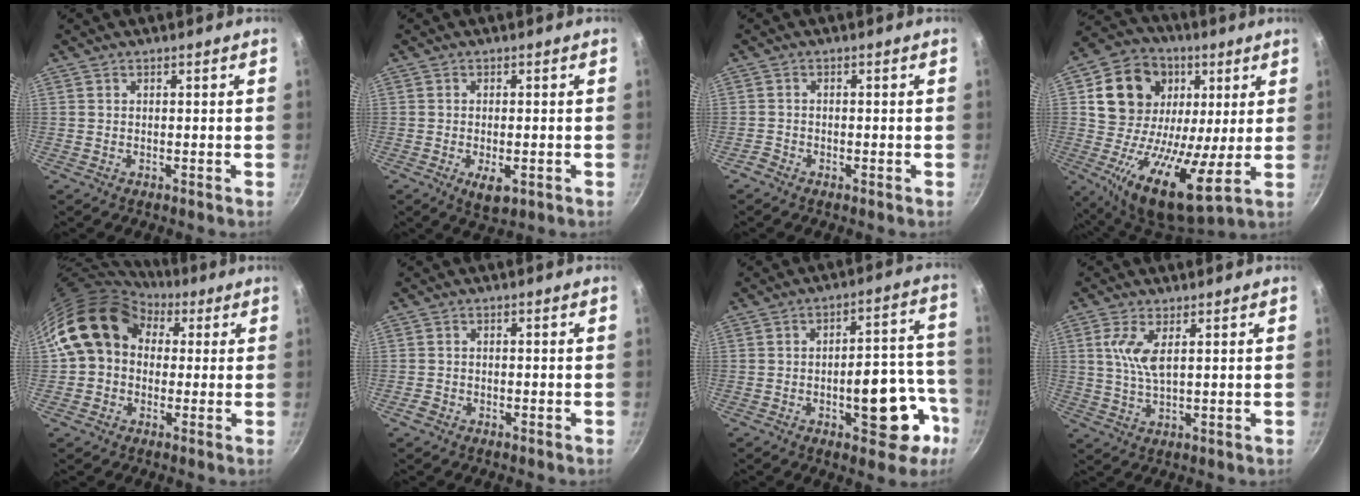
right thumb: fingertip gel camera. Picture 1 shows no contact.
{"total": 4.7, "force": [-1.6, 2.1, 3.9], "torque": [-0.059, -0.004, -0.019]}
{"total": 1.2, "force": [-1.1, 0.5, 0.4], "torque": [-0.018, 0.008, -0.027]}
{"total": 21.7, "force": [5.1, 15.6, 14.3], "torque": [-0.231, -0.015, 0.079]}
{"total": 13.7, "force": [3.7, 10.8, 7.5], "torque": [-0.095, 0.023, 0.048]}
{"total": 1.5, "force": [-1.0, 0.9, 0.6], "torque": [-0.016, 0.007, -0.022]}
{"total": 14.9, "force": [-5.6, 7.1, 11.8], "torque": [-0.099, 0.053, -0.070]}
{"total": 5.8, "force": [1.9, 1.9, 5.2], "torque": [-0.111, -0.009, 0.039]}